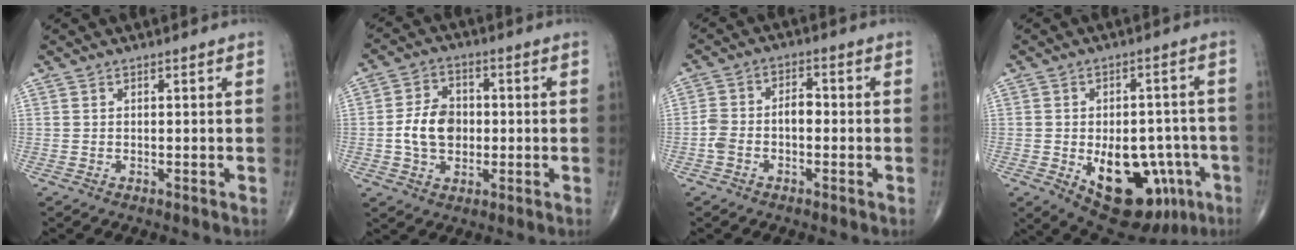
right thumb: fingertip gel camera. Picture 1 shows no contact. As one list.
[{"total": 8.9, "force": [-0.6, 6.6, 6.0], "torque": [-0.088, 0.013, -0.015]}, {"total": 5.7, "force": [-1.3, 3.4, 4.4], "torque": [-0.084, 0.031, -0.027]}, {"total": 18.9, "force": [-6.7, 10.8, 14.0], "torque": [-0.164, 0.020, -0.075]}]